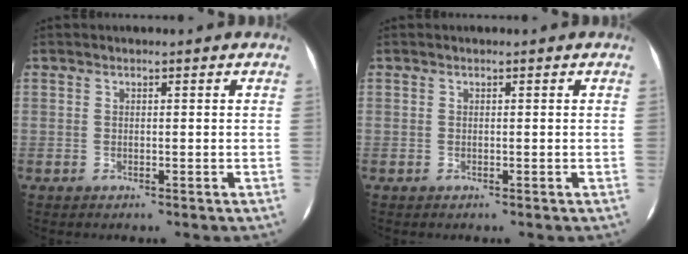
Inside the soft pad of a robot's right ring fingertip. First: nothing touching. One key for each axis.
{"total": 0.0}